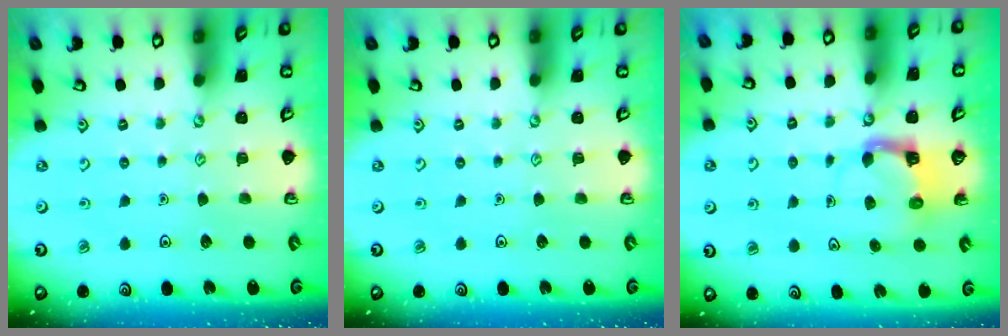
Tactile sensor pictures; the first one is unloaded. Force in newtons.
{"total": 0.0}
{"total": 3.9, "press": 3.9, "slide": 0.2}